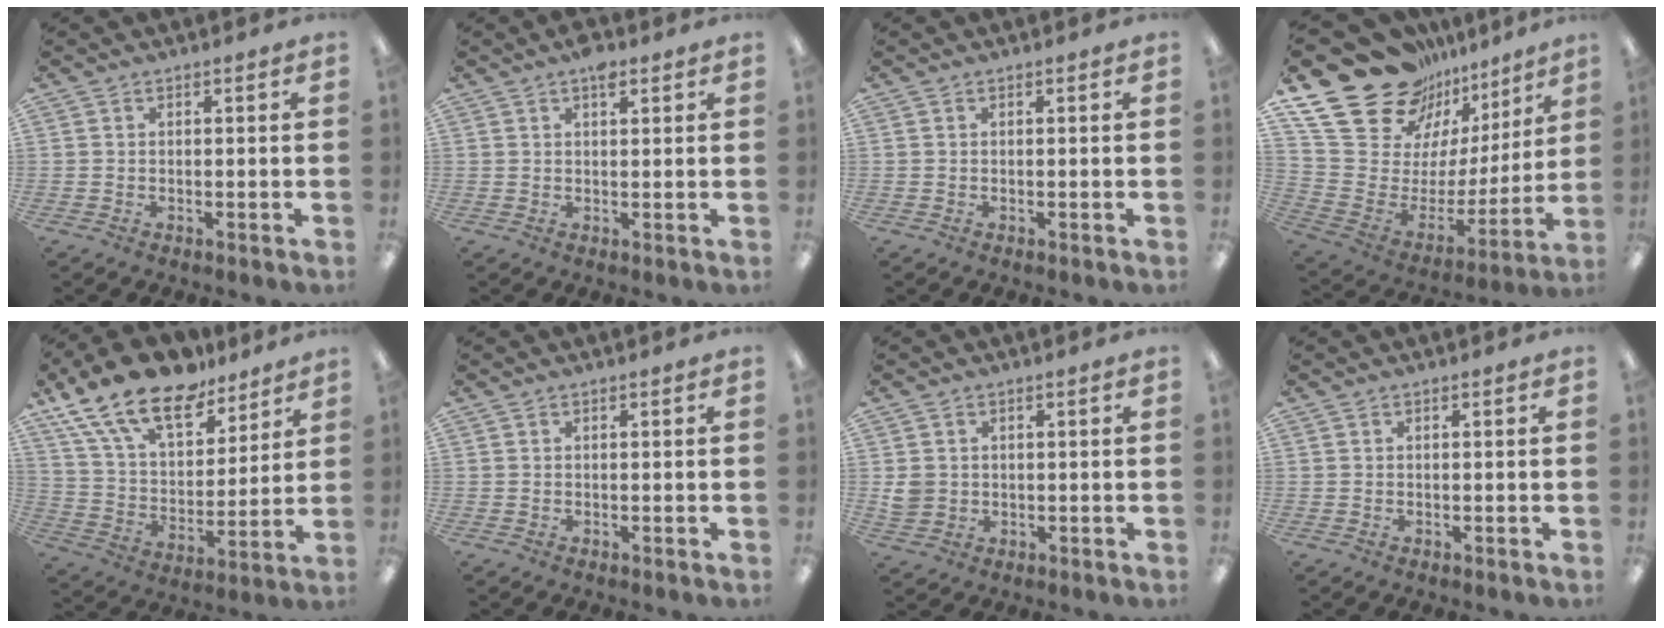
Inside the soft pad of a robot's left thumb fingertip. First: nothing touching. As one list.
[{"total": 3.3, "force": [2.1, 1.4, 2.0], "torque": [-0.029, -0.005, 0.034]}, {"total": 0.0}, {"total": 24.1, "force": [17.6, 12.9, 10.1], "torque": [-0.170, -0.132, 0.333]}, {"total": 19.8, "force": [14.2, 9.5, 10.2], "torque": [-0.205, -0.083, 0.258]}, {"total": 0.0}, {"total": 3.8, "force": [0.6, 3.5, 1.1], "torque": [-0.017, 0.004, 0.014]}, {"total": 0.0}]